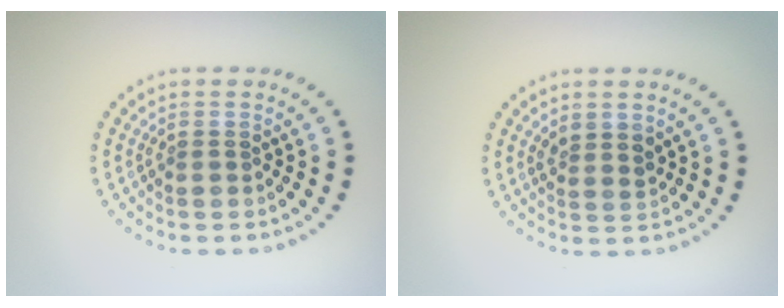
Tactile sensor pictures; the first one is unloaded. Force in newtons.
{"total": 1.5, "press": 1.2, "slide": 0.8}